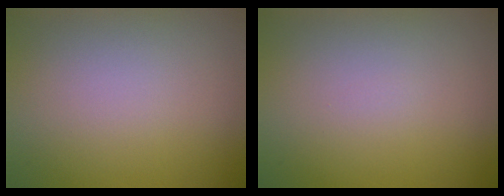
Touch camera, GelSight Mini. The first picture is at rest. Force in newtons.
{"total": 0.0}